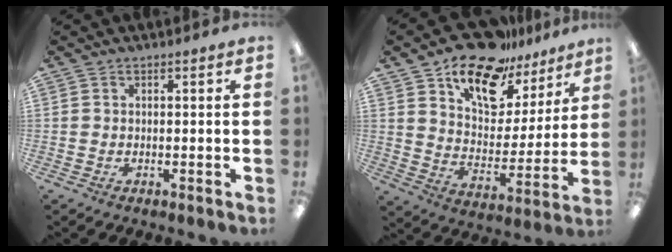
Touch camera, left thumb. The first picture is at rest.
{"total": 17.6, "force": [13.6, 8.6, 7.4], "torque": [-0.136, -0.089, 0.239]}